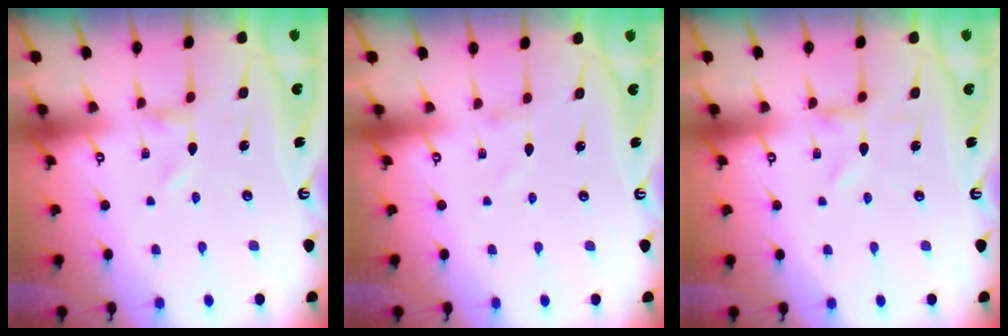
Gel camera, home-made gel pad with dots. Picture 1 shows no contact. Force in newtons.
{"total": 0.8, "press": 0.8, "slide": 0.0}
{"total": 1.8, "press": 1.8, "slide": 0.3}